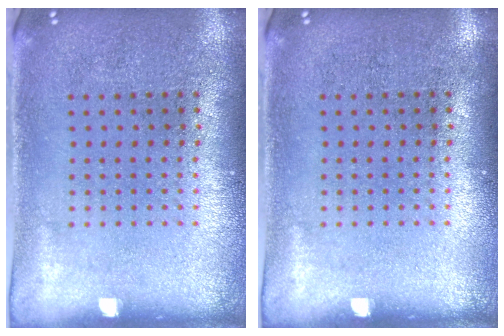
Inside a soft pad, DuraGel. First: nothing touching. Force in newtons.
{"total": 0.0}